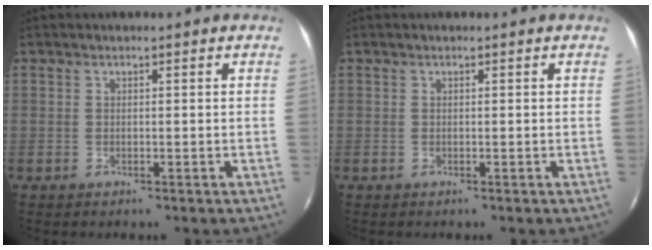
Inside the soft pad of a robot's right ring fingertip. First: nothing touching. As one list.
[{"total": 0.0}]